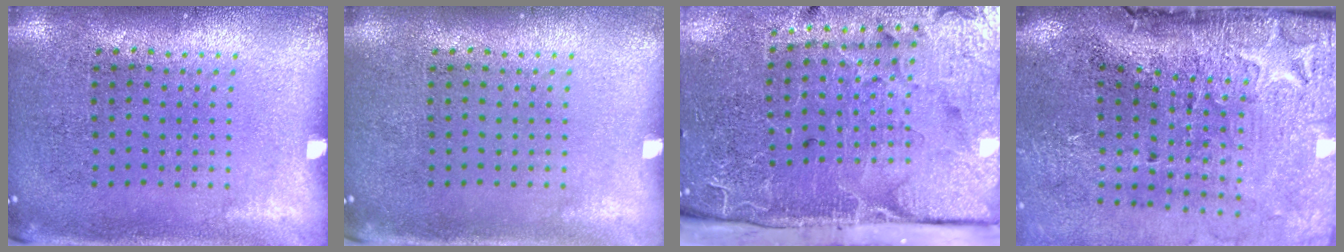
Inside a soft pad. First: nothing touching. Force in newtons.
{"total": 0.0}
{"total": 4.9, "press": 3.9, "slide": 3.0}
{"total": 4.9, "press": 3.8, "slide": 3.1}